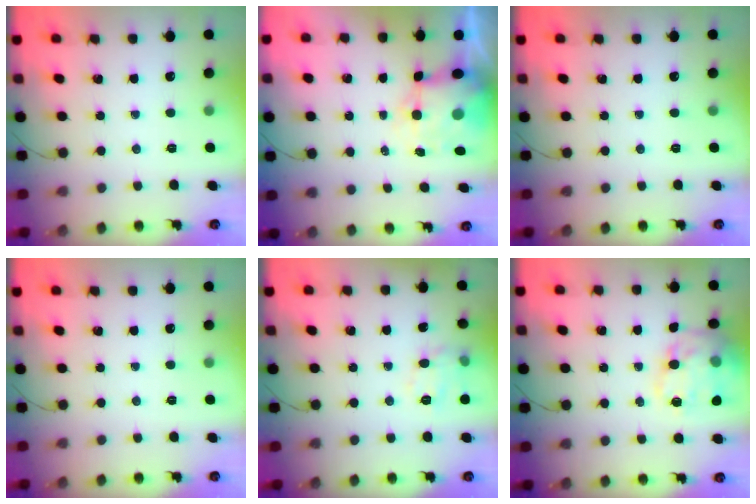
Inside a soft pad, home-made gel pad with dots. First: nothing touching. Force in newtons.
{"total": 8.4, "press": 8.0, "slide": 2.5}
{"total": 0.0}
{"total": 0.0}
{"total": 7.2, "press": 7.1, "slide": 1.1}
{"total": 15.9, "press": 15.8, "slide": 1.7}